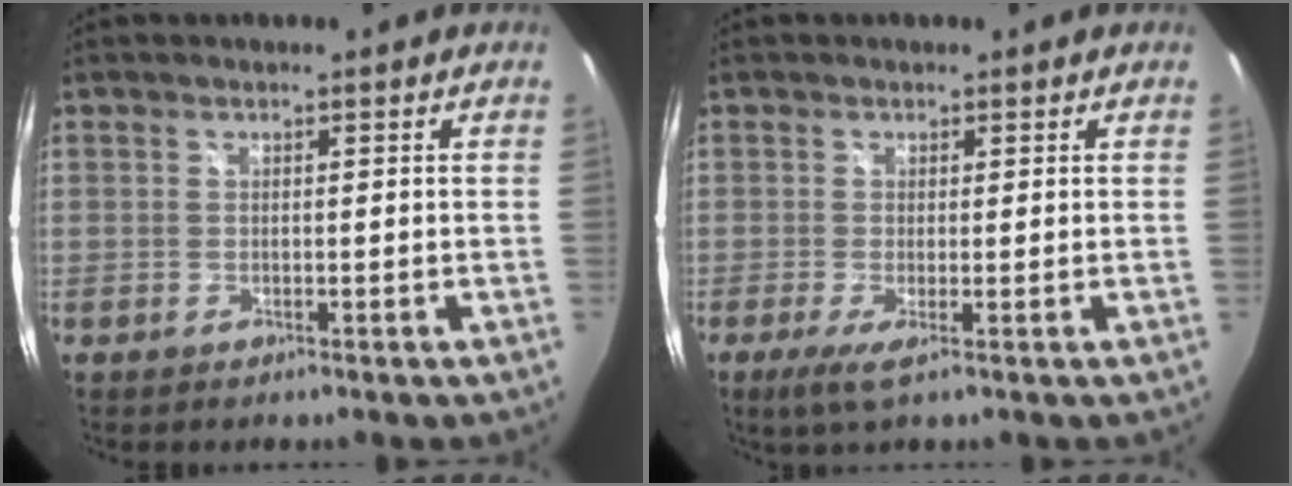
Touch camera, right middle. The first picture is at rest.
{"total": 2.9, "force": [-0.9, 0.0, 2.8], "torque": [-0.060, -0.011, -0.018]}